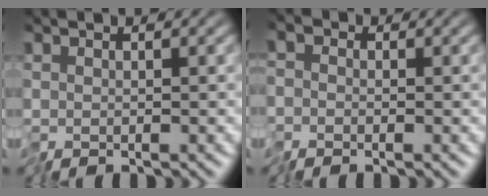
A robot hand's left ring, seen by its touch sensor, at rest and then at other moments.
{"total": 1.4, "force": [-0.8, 1.1, 0.4], "torque": [-0.008, 0.000, -0.019]}